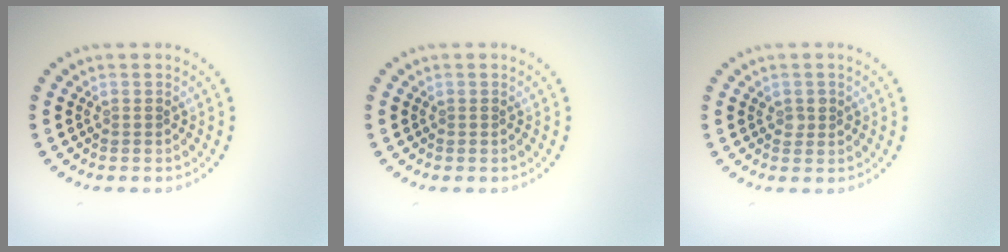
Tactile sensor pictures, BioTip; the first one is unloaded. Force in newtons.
{"total": 0.0}
{"total": 1.0, "press": 0.9, "slide": 0.1}